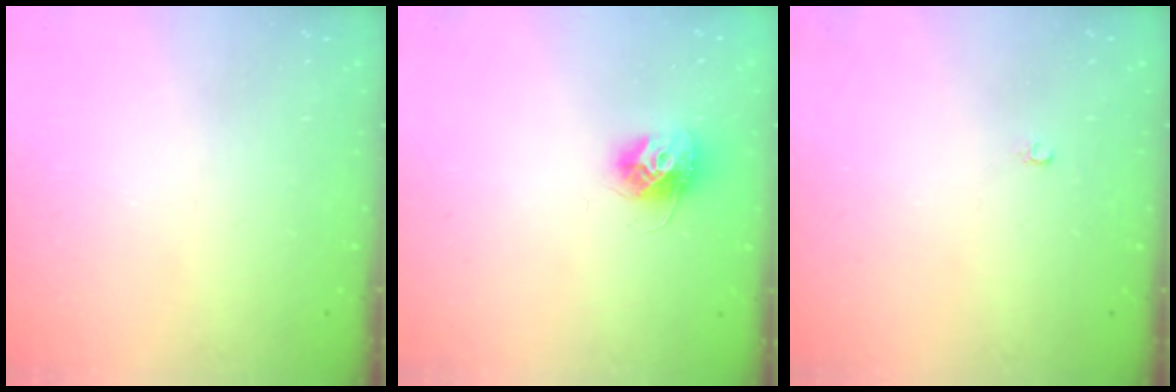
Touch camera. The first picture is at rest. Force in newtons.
{"total": 10.4, "press": 10.4, "slide": 0.5}
{"total": 2.0, "press": 2.0, "slide": 0.4}